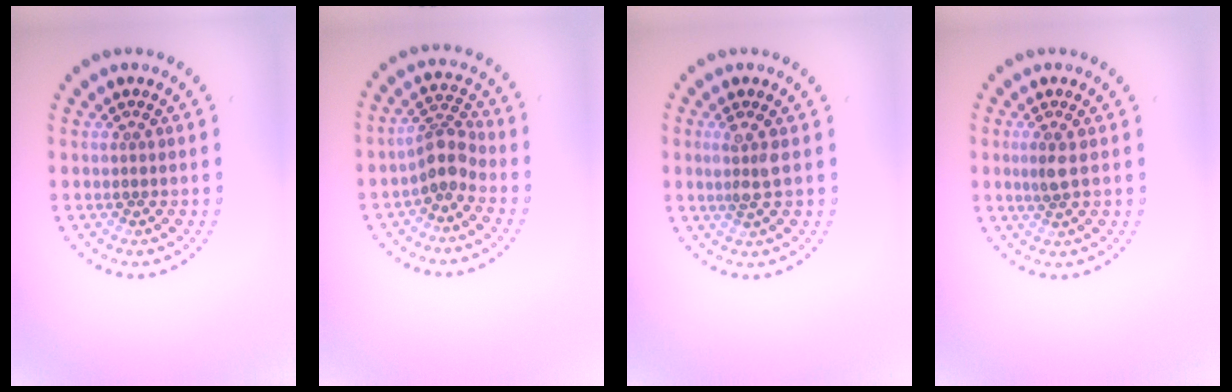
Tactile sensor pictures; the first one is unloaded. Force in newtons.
{"total": 2.9, "press": 2.3, "slide": 1.8}
{"total": 1.8, "press": 1.6, "slide": 0.8}
{"total": 1.6, "press": 1.4, "slide": 0.8}